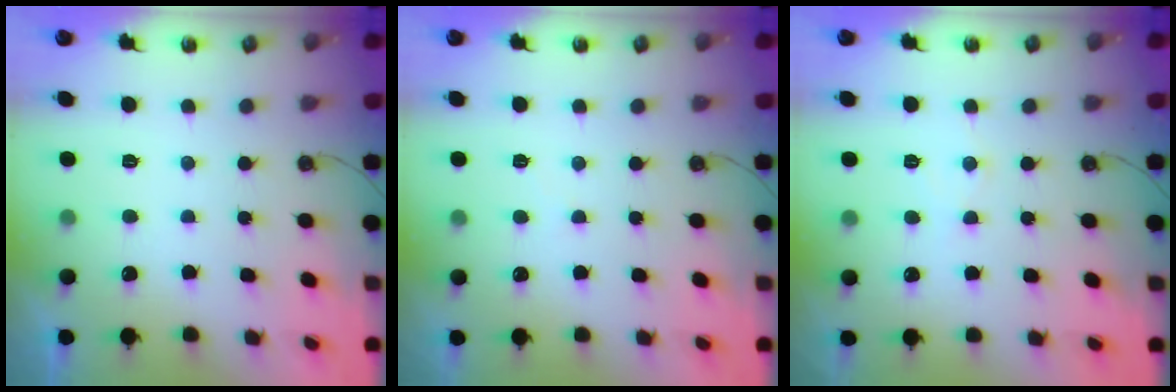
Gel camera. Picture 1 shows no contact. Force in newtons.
{"total": 3.6, "press": 3.5, "slide": 0.6}
{"total": 5.2, "press": 5.2, "slide": 0.3}